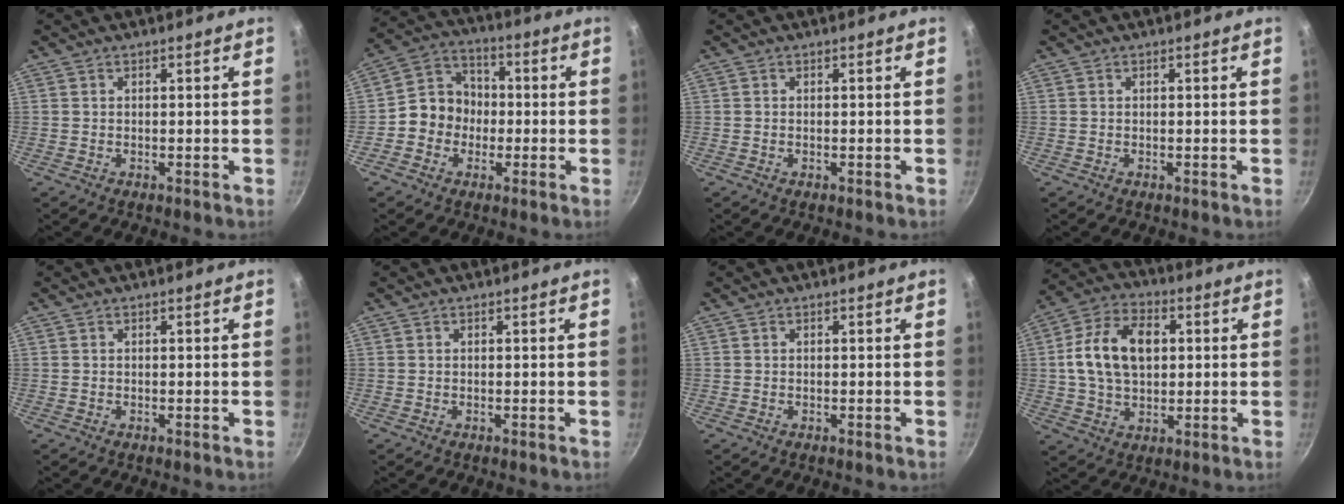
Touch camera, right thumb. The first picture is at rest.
{"total": 9.0, "force": [-1.7, 8.1, 3.7], "torque": [-0.020, 0.030, -0.048]}
{"total": 0.0}
{"total": 0.0}
{"total": 0.0}
{"total": 0.0}
{"total": 0.0}
{"total": 14.5, "force": [2.1, 9.8, 10.5], "torque": [-0.169, 0.015, 0.027]}